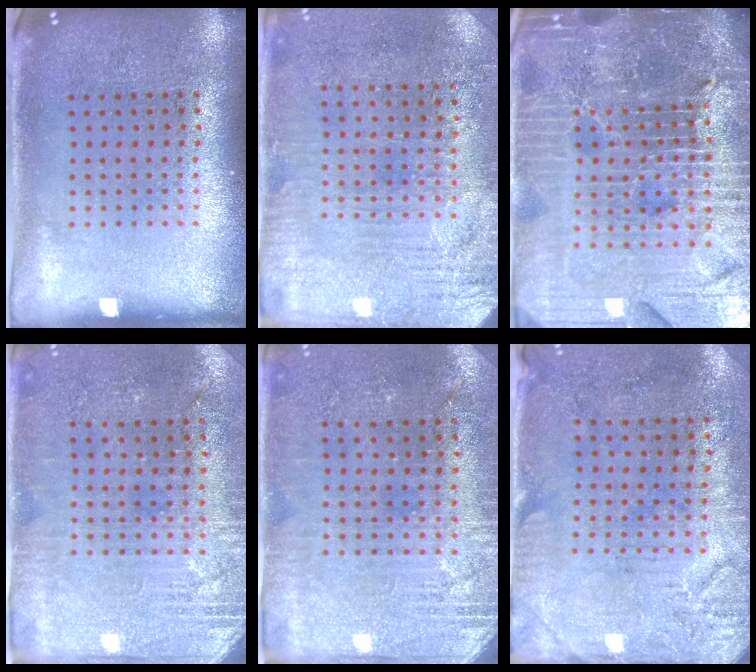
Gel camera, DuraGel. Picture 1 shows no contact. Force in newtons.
{"total": 3.3, "press": 3.1, "slide": 1.2}
{"total": 6.9, "press": 6.0, "slide": 3.4}
{"total": 2.9, "press": 2.8, "slide": 0.9}
{"total": 2.9, "press": 2.8, "slide": 0.9}
{"total": 3.3, "press": 2.6, "slide": 2.0}